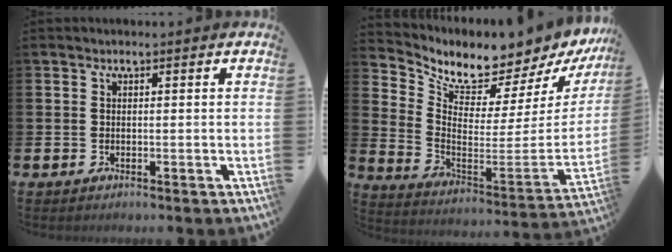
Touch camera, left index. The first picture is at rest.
{"total": 6.7, "force": [6.2, 1.9, 1.6], "torque": [-0.060, -0.074, 0.098]}